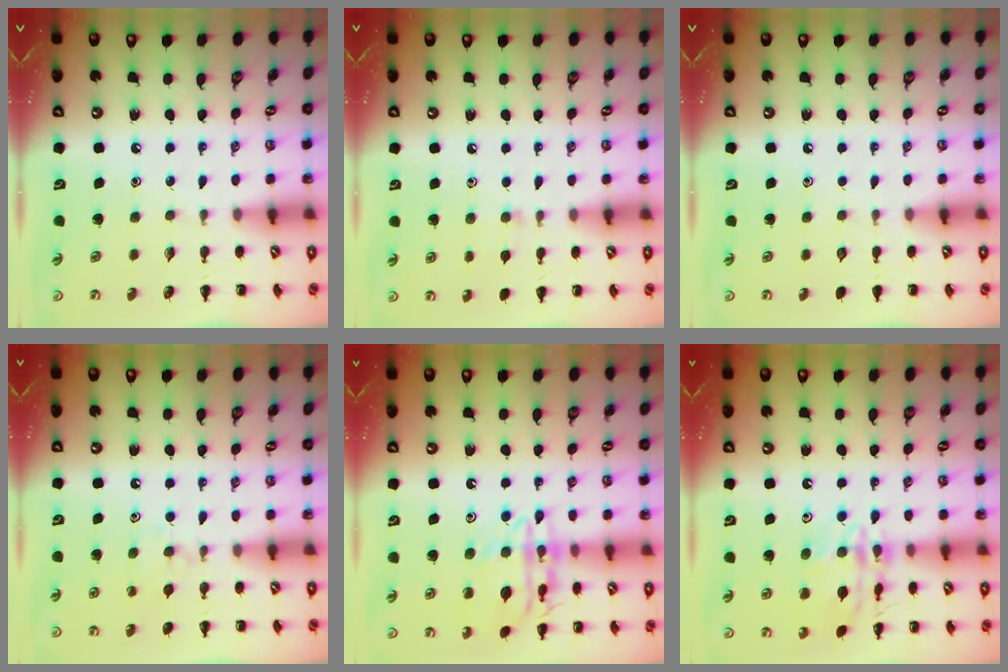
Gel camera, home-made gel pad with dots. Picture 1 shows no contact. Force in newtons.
{"total": 5.5, "press": 5.1, "slide": 2.0}
{"total": 0.0}
{"total": 4.8, "press": 4.5, "slide": 1.7}
{"total": 14.2, "press": 14.1, "slide": 1.2}
{"total": 14.6, "press": 14.6, "slide": 0.9}